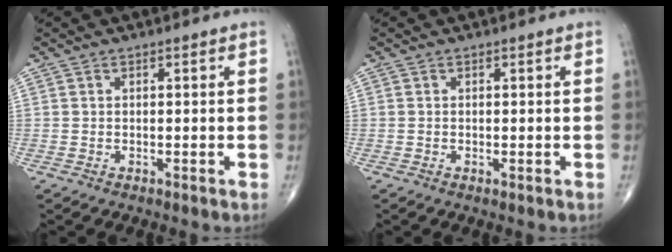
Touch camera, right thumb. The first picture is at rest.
{"total": 0.0}